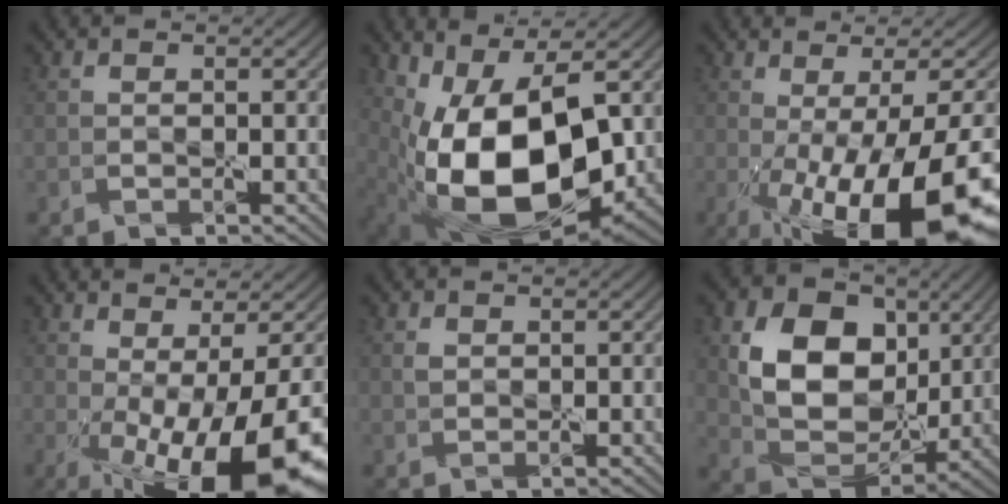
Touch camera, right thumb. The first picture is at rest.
{"total": 16.9, "force": [-0.7, 9.6, 13.9], "torque": [-0.259, -0.039, -0.001]}
{"total": 18.3, "force": [-6.3, 5.3, 16.4], "torque": [-0.236, -0.018, -0.087]}
{"total": 16.2, "force": [-5.4, 5.2, 14.4], "torque": [-0.237, -0.022, -0.070]}
{"total": 0.8, "force": [0.3, 0.7, 0.4], "torque": [-0.014, -0.001, 0.007]}
{"total": 12.4, "force": [2.8, 9.0, 8.0], "torque": [-0.164, -0.008, 0.046]}